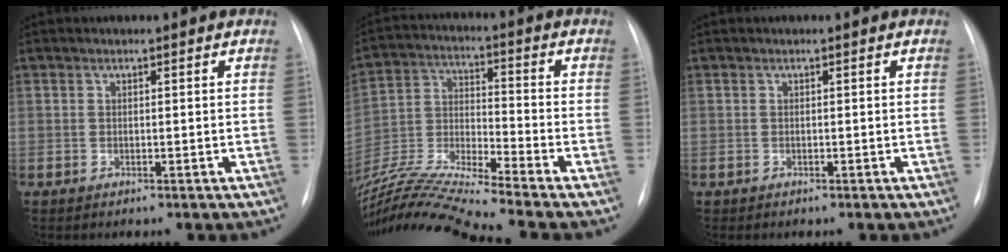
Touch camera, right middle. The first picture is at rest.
{"total": 16.8, "force": [-15.4, -2.7, 6.3], "torque": [-0.120, -0.004, -0.280]}
{"total": 0.0}